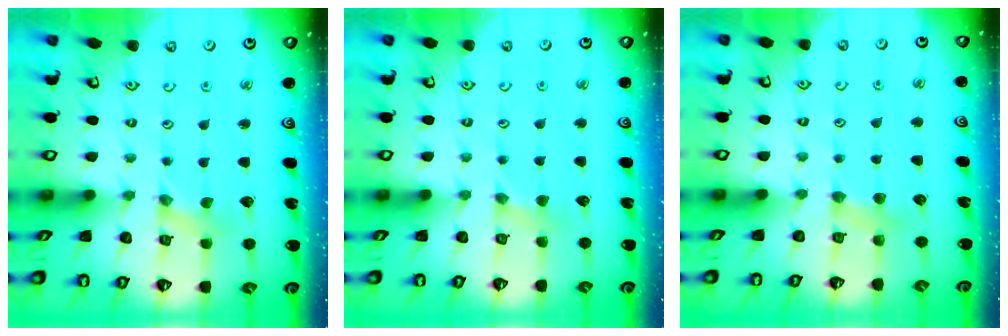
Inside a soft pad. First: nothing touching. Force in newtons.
{"total": 3.0, "press": 2.9, "slide": 0.5}
{"total": 4.8, "press": 4.7, "slide": 0.6}